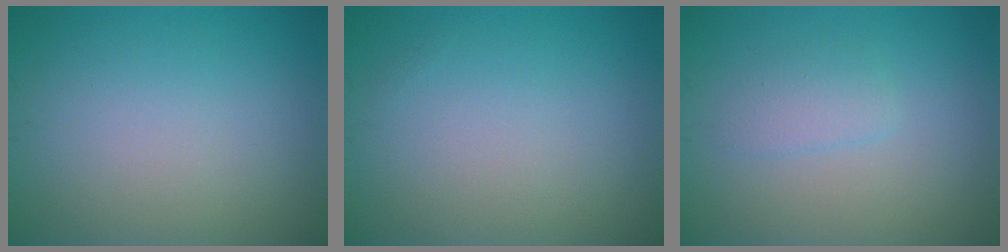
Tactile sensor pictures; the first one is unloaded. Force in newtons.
{"total": 0.0}
{"total": 1.6, "press": 1.6, "slide": 0.1}